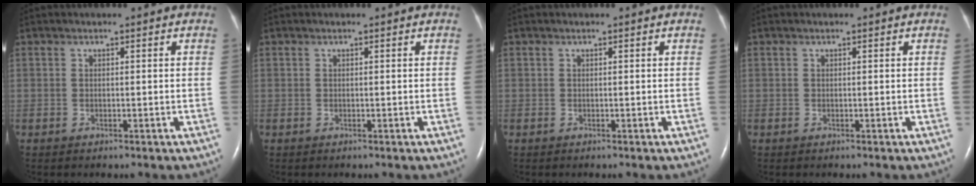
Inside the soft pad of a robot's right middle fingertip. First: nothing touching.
{"total": 0.0}
{"total": 0.0}
{"total": 0.0}